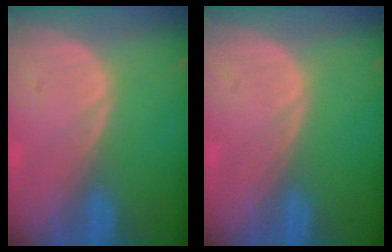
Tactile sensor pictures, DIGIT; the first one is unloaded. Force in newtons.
{"total": 0.0}